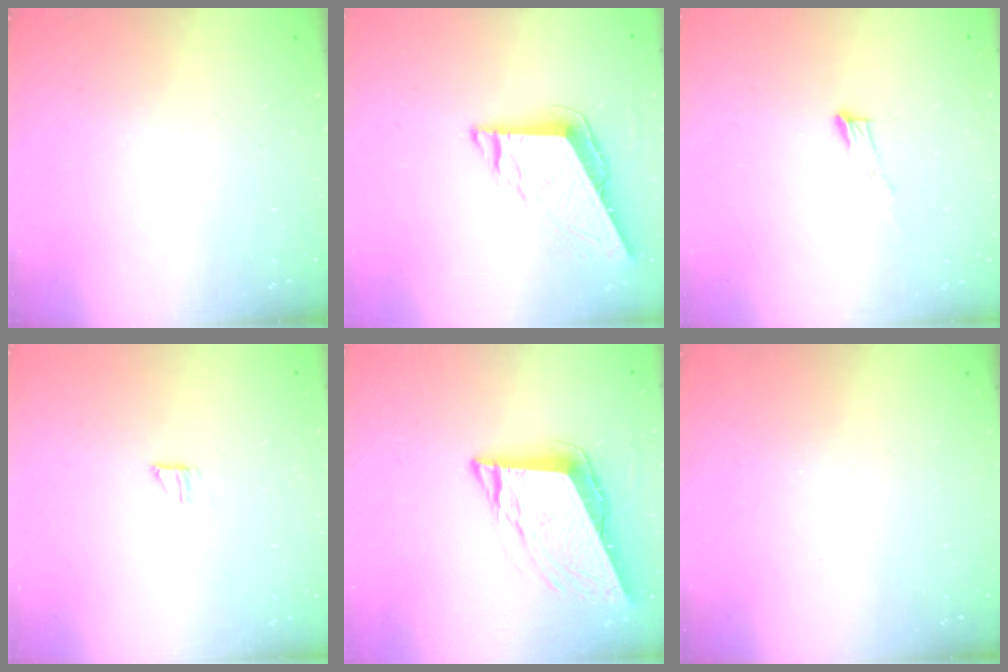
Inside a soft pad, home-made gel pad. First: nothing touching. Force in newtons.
{"total": 7.5, "press": 7.5, "slide": 0.3}
{"total": 5.7, "press": 5.7, "slide": 0.3}
{"total": 5.1, "press": 5.1, "slide": 0.4}
{"total": 10.9, "press": 10.3, "slide": 3.4}
{"total": 0.0}